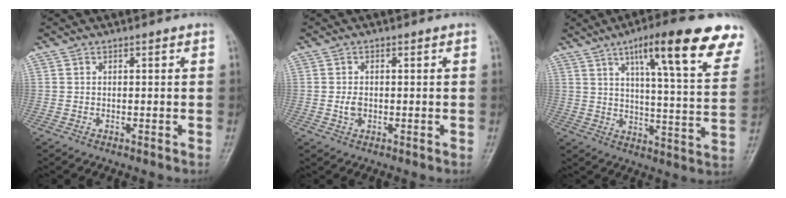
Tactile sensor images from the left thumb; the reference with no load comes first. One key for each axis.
{"total": 2.1, "fx": -0.2, "fy": 1.4, "fz": 1.5, "tx": -0.025, "ty": 0.002, "tz": -0.005}
{"total": 21.7, "fx": 12.6, "fy": 4.4, "fz": 17.1, "tx": -0.213, "ty": -0.036, "tz": 0.173}